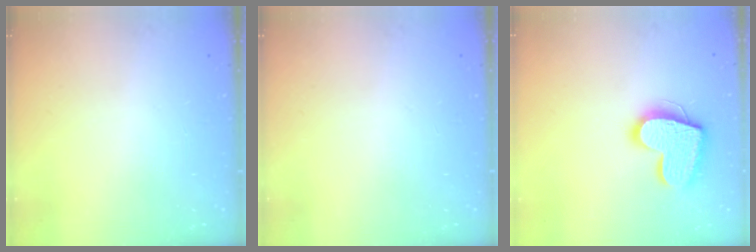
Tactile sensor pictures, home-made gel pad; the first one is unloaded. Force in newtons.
{"total": 0.0}
{"total": 15.8, "press": 15.7, "slide": 1.4}